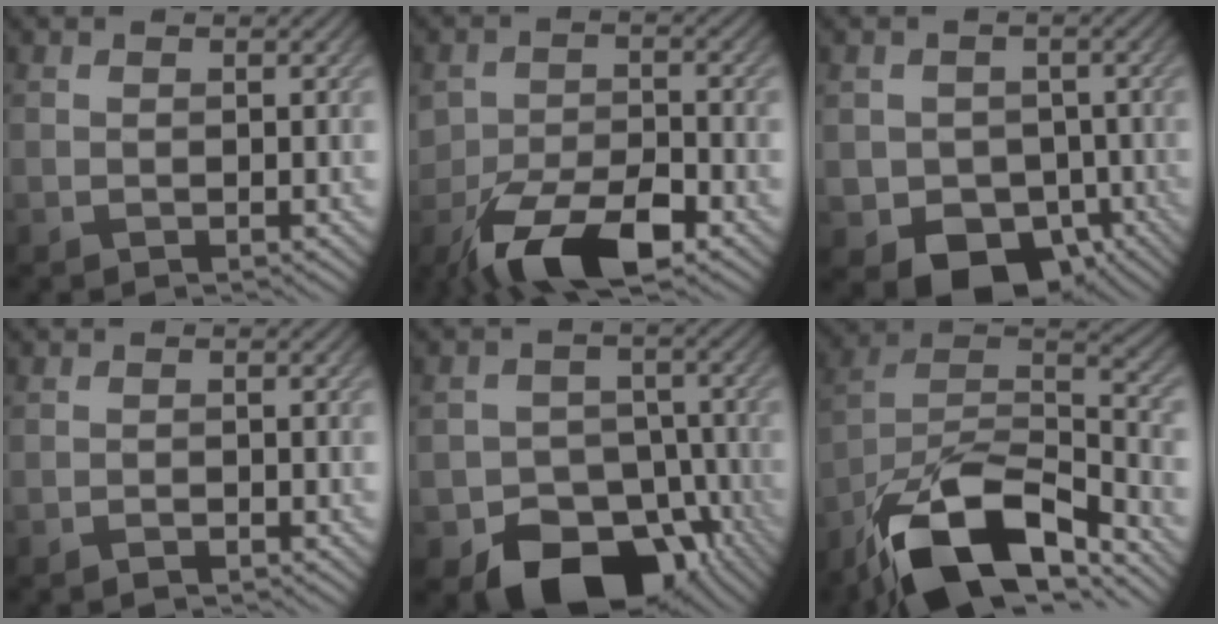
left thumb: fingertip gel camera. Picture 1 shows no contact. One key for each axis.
{"total": 9.6, "fx": -5.8, "fy": 4.3, "fz": 6.4, "tx": -0.120, "ty": -0.012, "tz": -0.106}
{"total": 7.4, "fx": -3.4, "fy": 5.7, "fz": 3.2, "tx": -0.058, "ty": -0.024, "tz": -0.059}
{"total": 1.0, "fx": -0.8, "fy": 0.2, "fz": 0.6, "tx": -0.010, "ty": 0.000, "tz": -0.015}
{"total": 12.4, "fx": -7.4, "fy": 8.2, "fz": 5.6, "tx": -0.075, "ty": -0.023, "tz": -0.119}
{"total": 16.8, "fx": -11.7, "fy": 6.5, "fz": 10.2, "tx": -0.222, "ty": -0.023, "tz": -0.202}